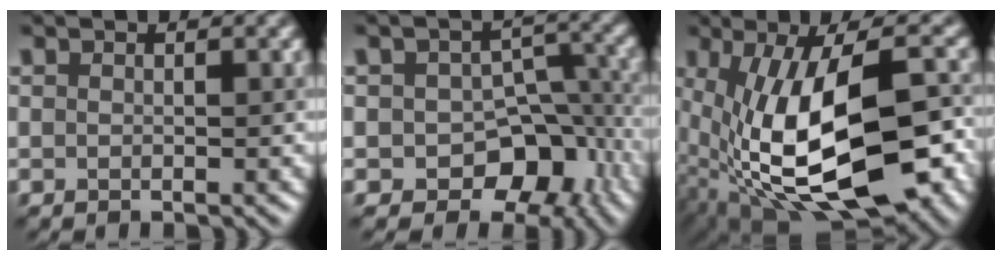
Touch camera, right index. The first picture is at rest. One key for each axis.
{"total": 7.9, "fx": -3.0, "fy": 5.5, "fz": 4.8, "tx": -0.054, "ty": -0.005, "tz": -0.045}
{"total": 17.1, "fx": -3.0, "fy": 7.9, "fz": 14.8, "tx": -0.248, "ty": -0.012, "tz": -0.036}